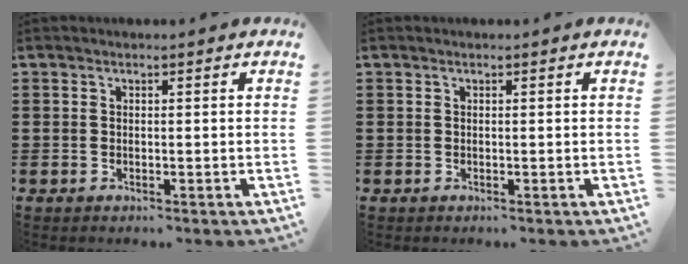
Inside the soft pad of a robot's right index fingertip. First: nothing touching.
{"total": 0.0}